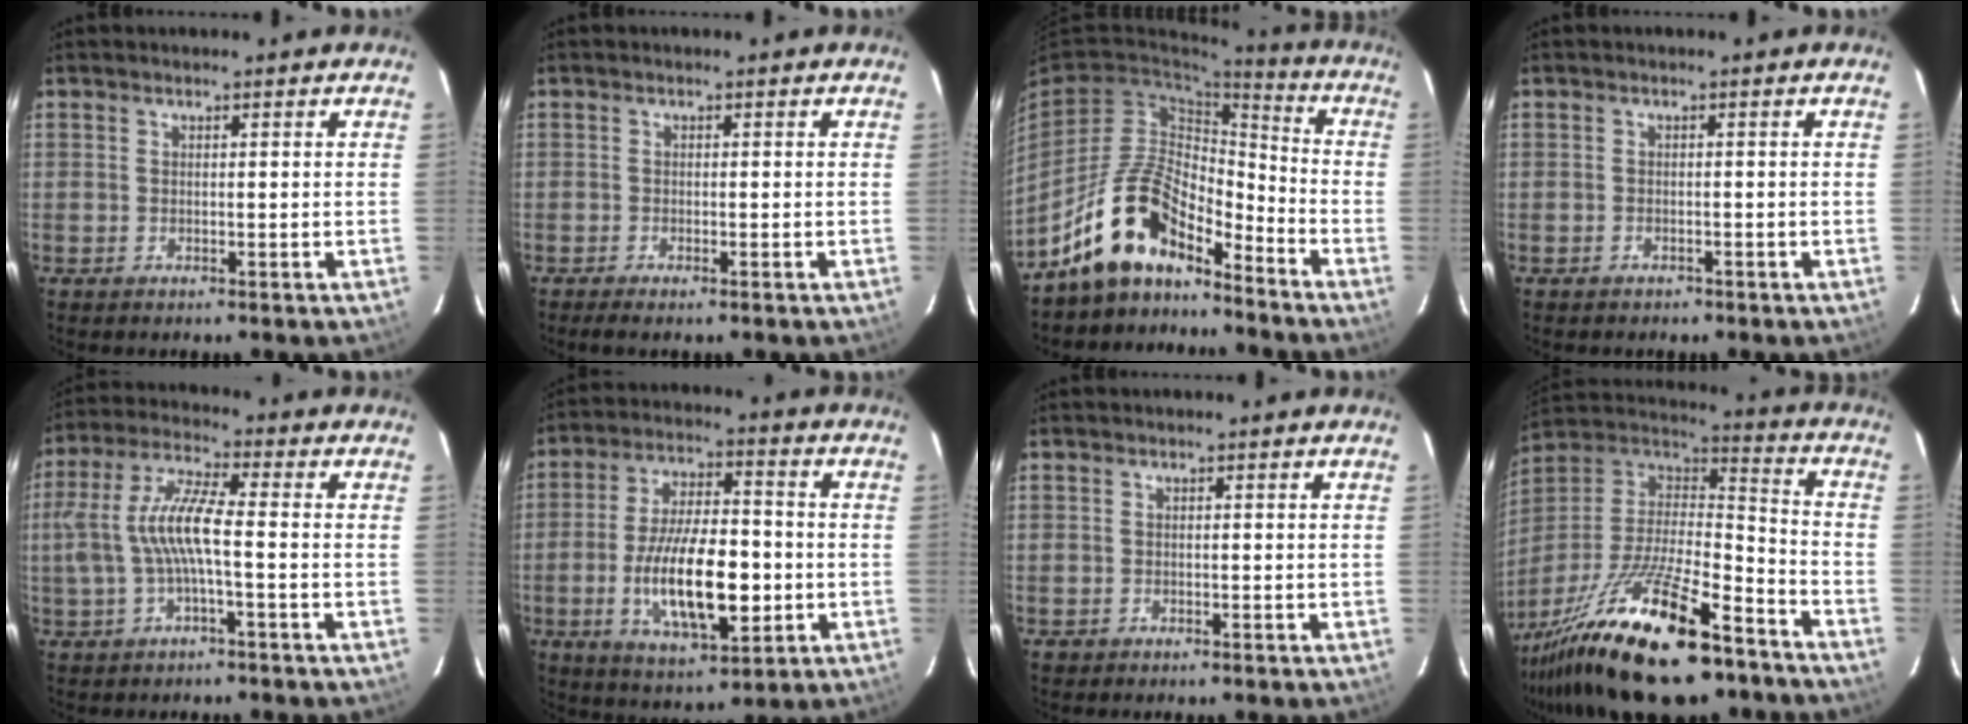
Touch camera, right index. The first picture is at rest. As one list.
[{"total": 1.7, "force": [-1.3, 0.2, 1.0], "torque": [-0.024, -0.005, -0.024]}, {"total": 14.0, "force": [-11.1, 5.4, 6.6], "torque": [-0.141, 0.021, -0.205]}, {"total": 1.3, "force": [-0.9, 0.9, 0.1], "torque": [-0.004, 0.003, -0.012]}, {"total": 9.9, "force": [-1.3, 2.0, 9.6], "torque": [-0.203, 0.008, -0.020]}, {"total": 16.4, "force": [-3.5, 6.4, 14.7], "torque": [-0.280, -0.004, -0.051]}, {"total": 1.0, "force": [-0.4, 0.9, -0.1], "torque": [-0.001, 0.003, -0.004]}, {"total": 28.2, "force": [-19.4, 8.5, 18.5], "torque": [-0.356, -0.033, -0.316]}]